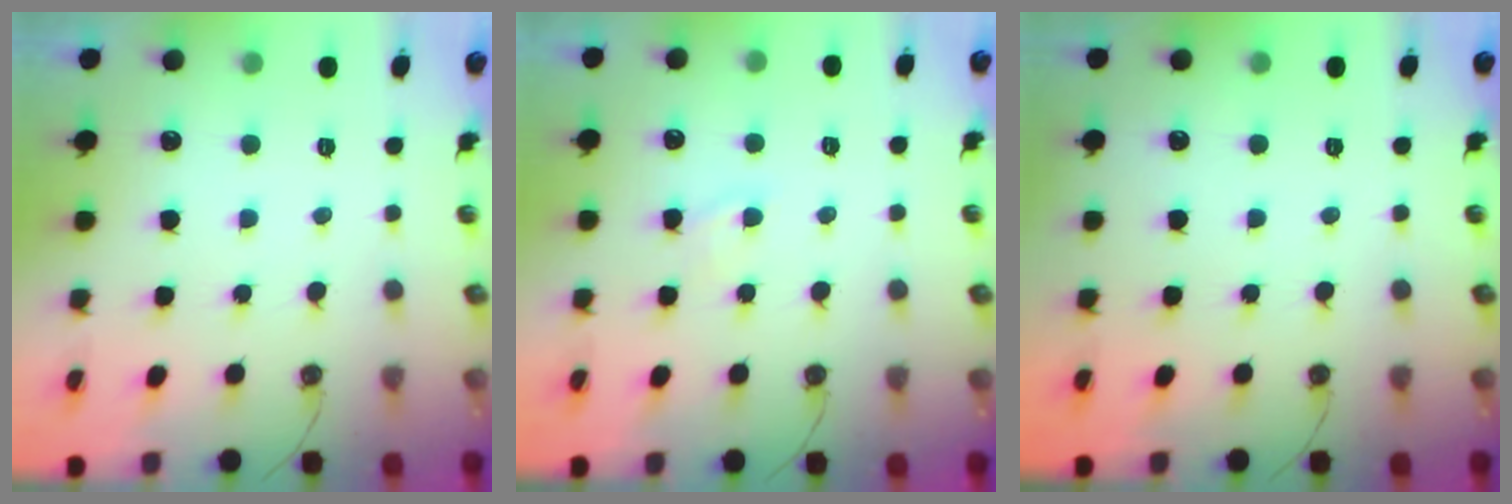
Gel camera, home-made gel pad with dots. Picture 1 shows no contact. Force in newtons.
{"total": 2.8, "press": 2.8, "slide": 0.4}
{"total": 0.0}